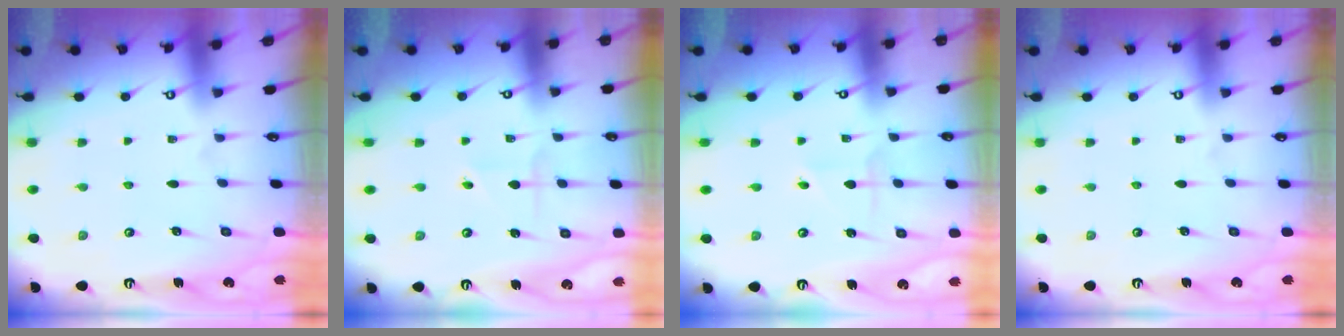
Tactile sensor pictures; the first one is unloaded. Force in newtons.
{"total": 2.3, "press": 2.3, "slide": 0.2}
{"total": 3.0, "press": 3.0, "slide": 0.2}
{"total": 0.0}